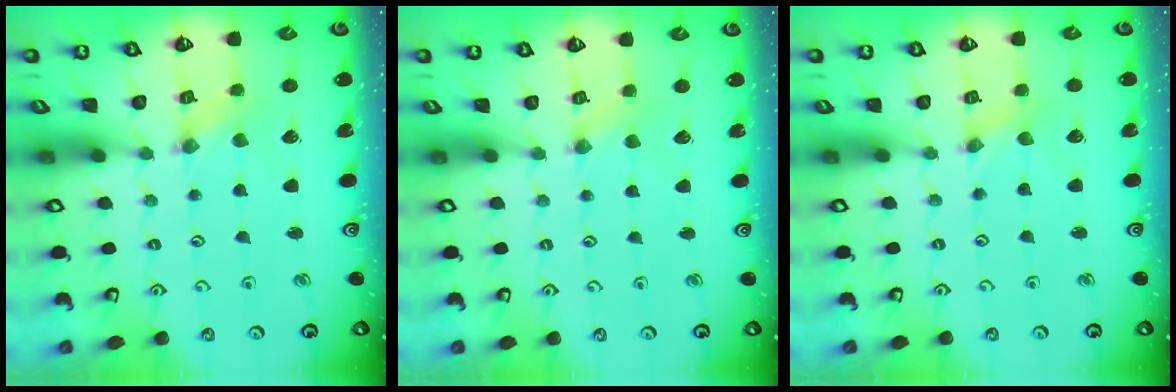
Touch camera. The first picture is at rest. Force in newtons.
{"total": 2.0, "press": 2.0, "slide": 0.4}
{"total": 0.0}